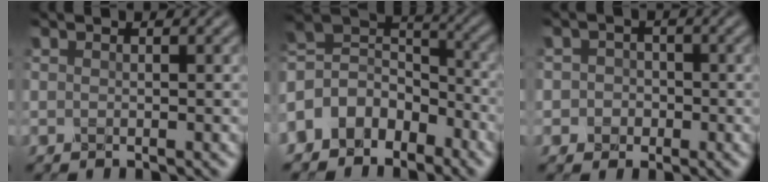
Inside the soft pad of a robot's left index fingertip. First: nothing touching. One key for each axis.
{"total": 6.9, "fx": -3.9, "fy": 4.8, "fz": 3.0, "tx": -0.048, "ty": 0.010, "tz": -0.092}
{"total": 2.3, "fx": -0.3, "fy": 2.2, "fz": 0.6, "tx": 0.014, "ty": 0.007, "tz": -0.024}